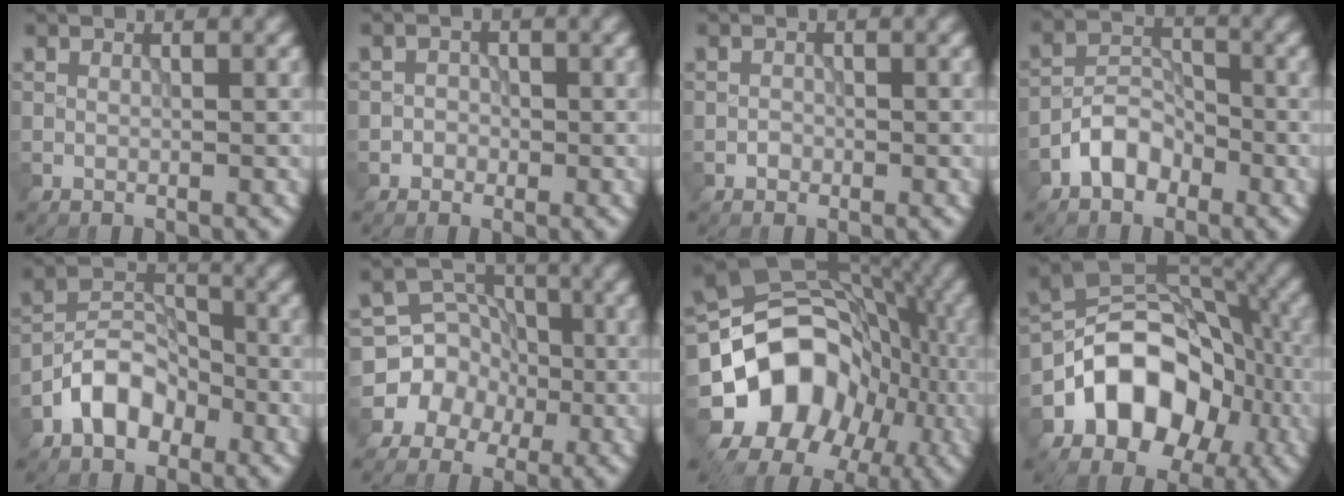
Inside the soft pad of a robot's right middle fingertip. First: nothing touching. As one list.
[{"total": 1.5, "force": [-0.6, 1.4, 0.1], "torque": [0.019, 0.006, -0.018]}, {"total": 0.7, "force": [-0.4, 0.6, 0.2], "torque": [0.000, -0.001, -0.007]}, {"total": 3.5, "force": [-2.2, 2.2, 1.7], "torque": [-0.026, 0.011, -0.048]}, {"total": 5.0, "force": [-2.8, 3.2, 2.6], "torque": [-0.044, 0.010, -0.060]}, {"total": 5.6, "force": [-2.4, 5.1, 0.8], "torque": [0.015, 0.011, -0.067]}, {"total": 14.7, "force": [-4.5, 11.8, 7.6], "torque": [-0.128, 0.012, -0.093]}, {"total": 10.1, "force": [-4.0, 7.4, 5.7], "torque": [-0.068, 0.012, -0.077]}]